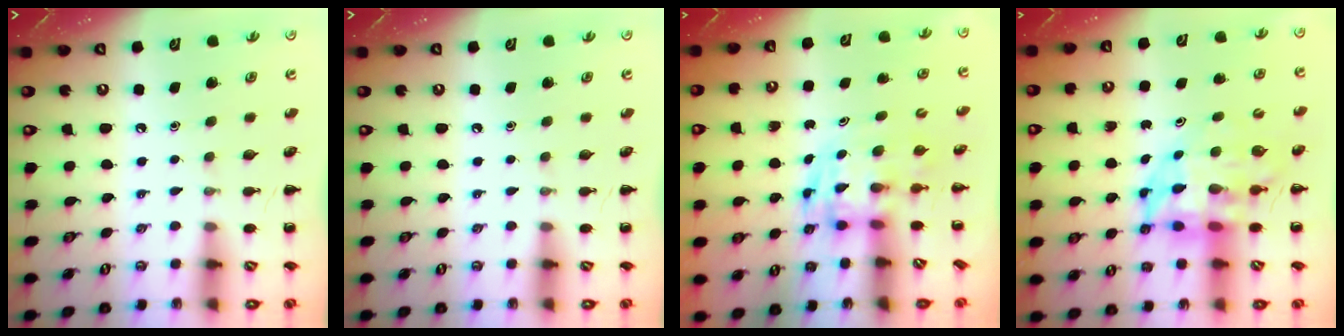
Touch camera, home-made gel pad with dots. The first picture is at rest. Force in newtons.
{"total": 0.0}
{"total": 3.4, "press": 3.4, "slide": 0.6}
{"total": 7.1, "press": 6.8, "slide": 2.0}